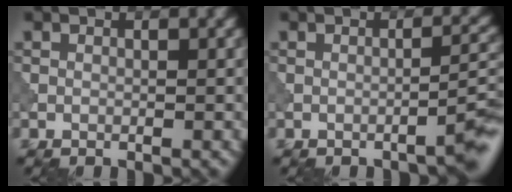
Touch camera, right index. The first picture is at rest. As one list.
[{"total": 2.8, "force": [-2.0, 0.3, 2.0], "torque": [-0.019, 0.018, -0.039]}]